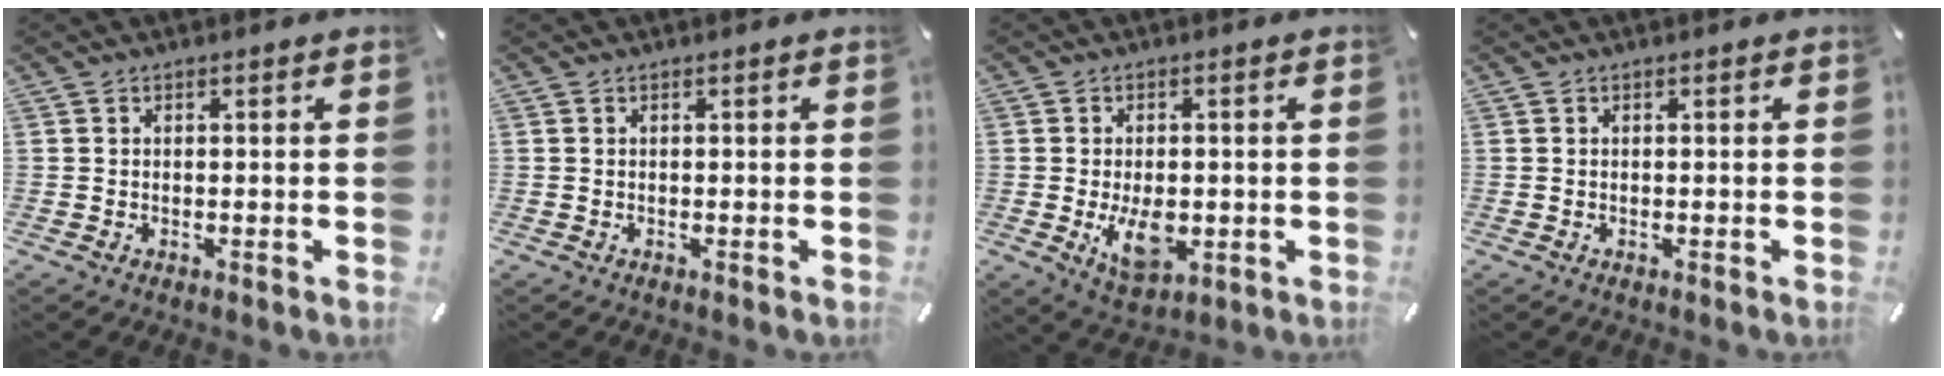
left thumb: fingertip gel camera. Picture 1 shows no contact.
{"total": 0.0}
{"total": 8.9, "force": [-1.4, 5.2, 7.0], "torque": [-0.123, -0.011, -0.023]}
{"total": 0.0}